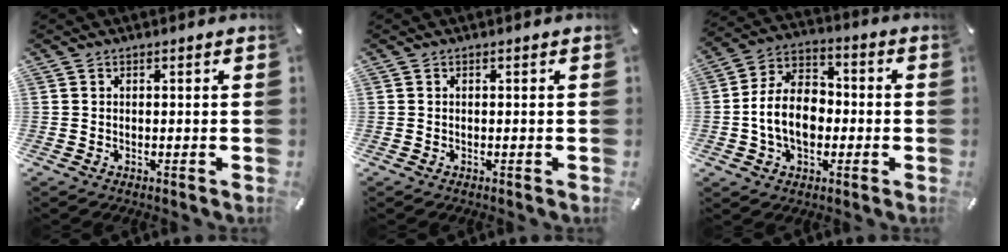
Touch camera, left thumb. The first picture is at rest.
{"total": 0.0}
{"total": 11.8, "force": [-2.2, 8.8, 7.6], "torque": [-0.168, 0.018, -0.043]}